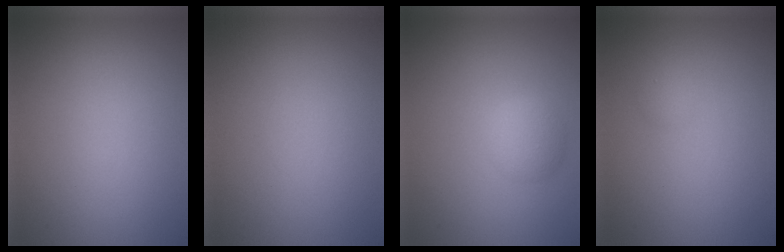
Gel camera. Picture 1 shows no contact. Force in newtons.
{"total": 0.0}
{"total": 2.3, "press": 2.3, "slide": 0.1}
{"total": 0.7, "press": 0.7, "slide": 0.0}